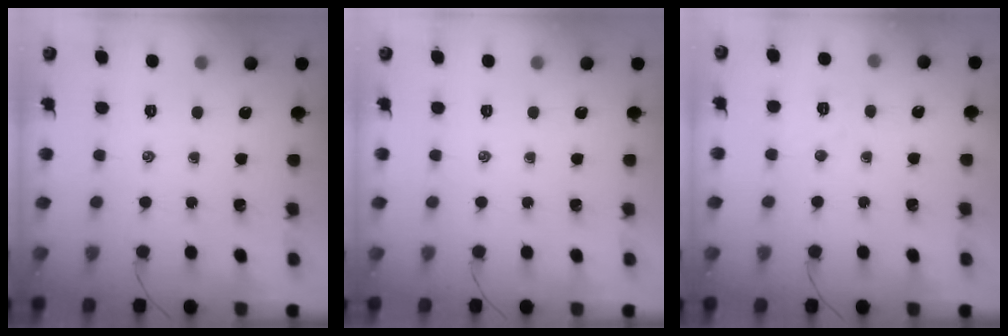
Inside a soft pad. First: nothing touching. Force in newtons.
{"total": 0.0}
{"total": 3.8, "press": 3.6, "slide": 1.0}